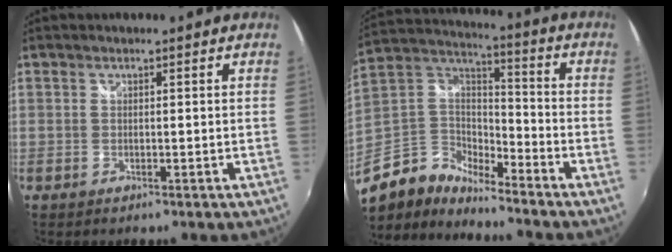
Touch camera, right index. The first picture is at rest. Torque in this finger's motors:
{"motor_torque": [0.01, -0.62, -0.01, -0.01]}